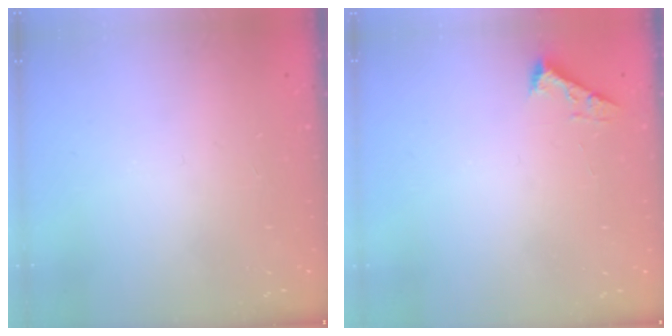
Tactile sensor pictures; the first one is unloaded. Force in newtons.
{"total": 2.5, "press": 2.5, "slide": 0.3}